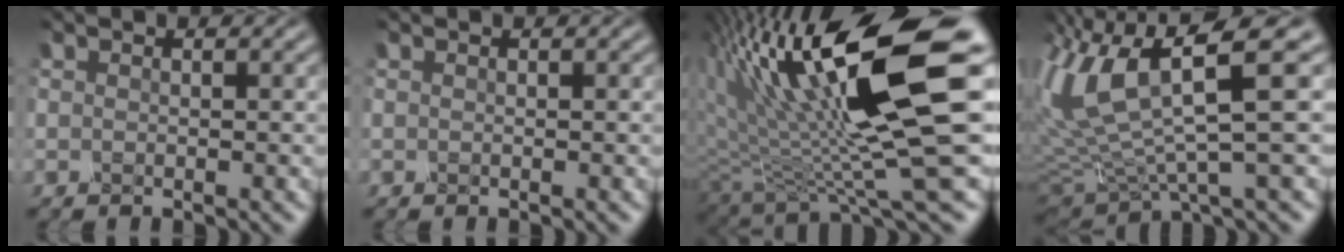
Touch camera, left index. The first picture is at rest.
{"total": 0.0}
{"total": 14.7, "force": [4.0, 3.0, 13.8], "torque": [-0.244, 0.002, 0.075]}
{"total": 9.5, "force": [2.2, 2.8, 8.8], "torque": [-0.195, -0.001, 0.045]}